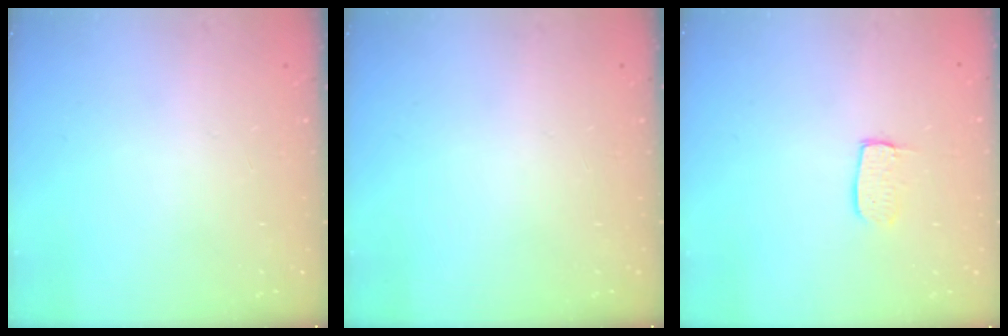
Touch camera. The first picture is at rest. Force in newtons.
{"total": 0.0}
{"total": 6.2, "press": 6.2, "slide": 0.4}